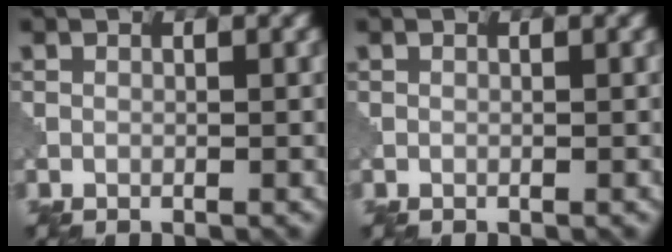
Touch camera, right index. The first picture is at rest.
{"total": 0.0}